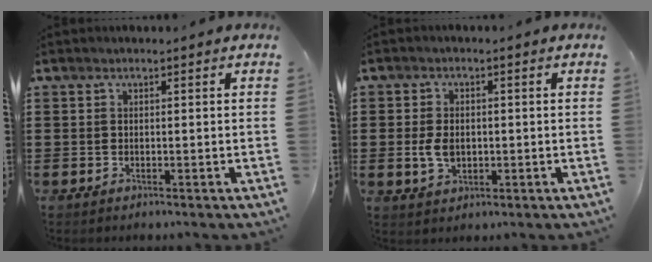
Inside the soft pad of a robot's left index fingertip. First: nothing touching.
{"total": 4.2, "force": [-0.2, 2.8, 3.2], "torque": [-0.078, 0.002, -0.008]}